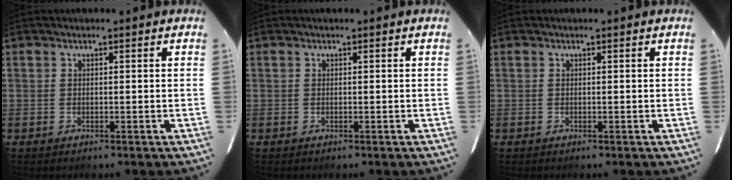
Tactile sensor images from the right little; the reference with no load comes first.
{"total": 0.0}
{"total": 0.0}